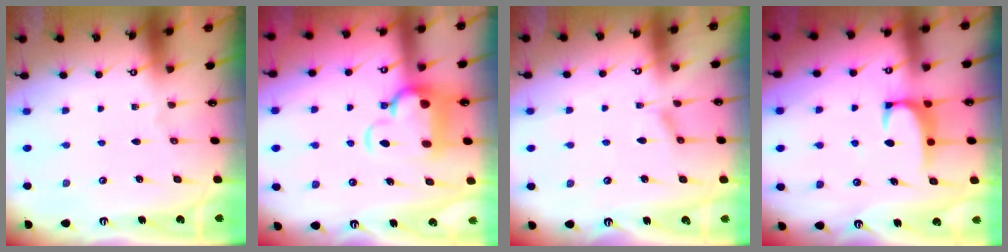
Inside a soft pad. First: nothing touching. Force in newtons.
{"total": 4.1, "press": 3.8, "slide": 1.4}
{"total": 1.8, "press": 1.7, "slide": 0.5}
{"total": 1.9, "press": 1.8, "slide": 0.3}